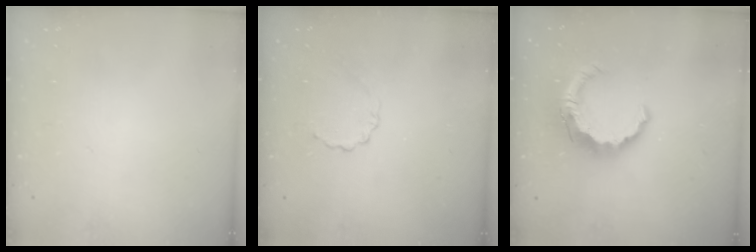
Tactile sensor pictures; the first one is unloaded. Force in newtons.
{"total": 3.6, "press": 3.4, "slide": 1.2}
{"total": 10.0, "press": 9.9, "slide": 1.3}